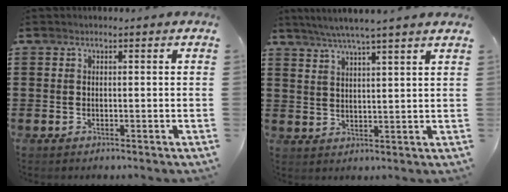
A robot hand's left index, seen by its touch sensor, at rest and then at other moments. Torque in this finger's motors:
{"motor_torque": [1.10, -1.04, 0.43, 0.16]}